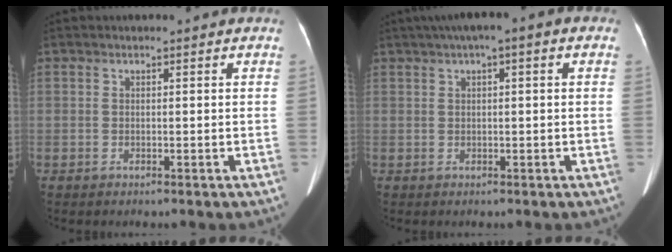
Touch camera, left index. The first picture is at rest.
{"total": 5.6, "force": [2.6, 1.1, 4.9], "torque": [-0.080, 0.033, 0.033]}